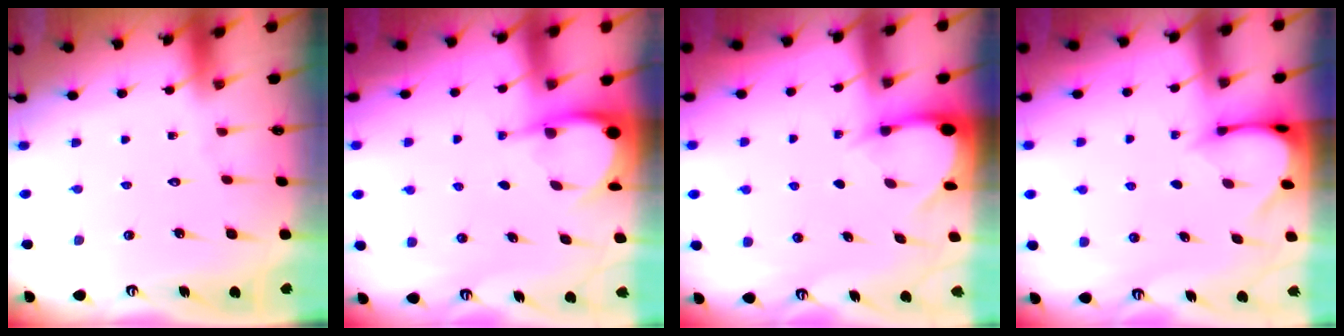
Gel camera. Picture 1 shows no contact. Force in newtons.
{"total": 3.9, "press": 3.9, "slide": 0.4}
{"total": 3.0, "press": 3.0, "slide": 0.2}
{"total": 3.4, "press": 3.4, "slide": 0.3}